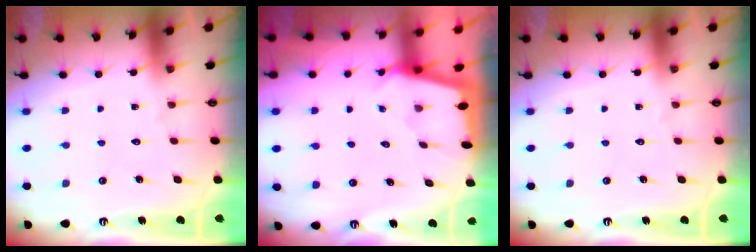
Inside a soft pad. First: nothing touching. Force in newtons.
{"total": 1.9, "press": 1.9, "slide": 0.1}
{"total": 0.0}